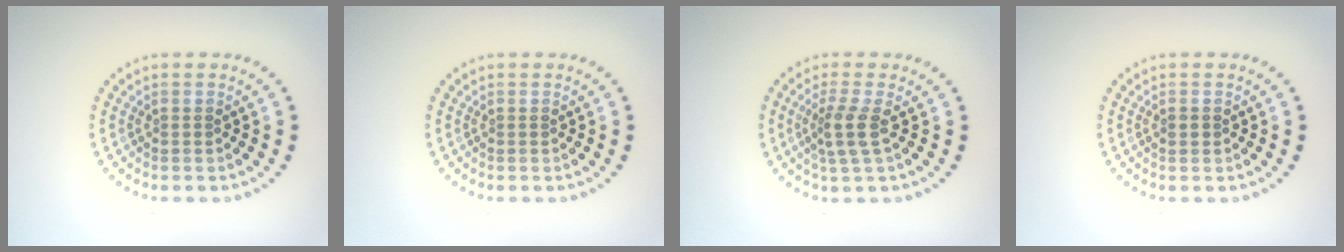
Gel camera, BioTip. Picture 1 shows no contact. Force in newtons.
{"total": 0.0}
{"total": 2.4, "press": 1.9, "slide": 1.6}
{"total": 1.0, "press": 0.9, "slide": 0.2}